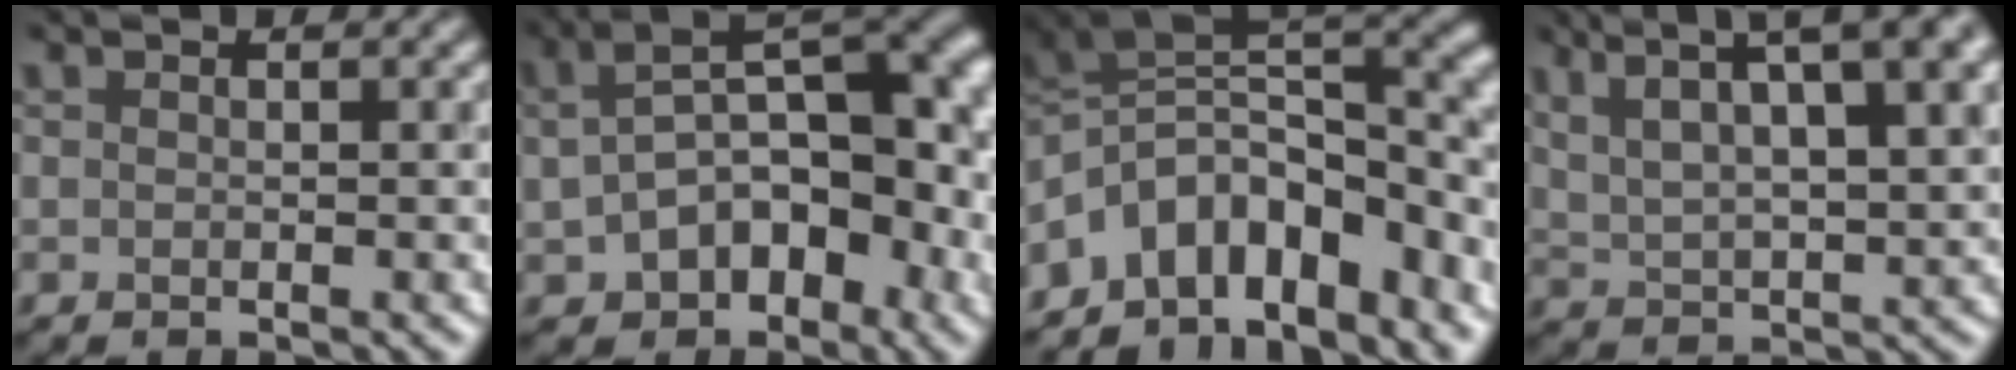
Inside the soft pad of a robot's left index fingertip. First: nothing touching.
{"total": 9.7, "force": [-0.6, 5.3, 8.1], "torque": [-0.136, -0.014, 0.037]}
{"total": 10.7, "force": [-6.3, 5.3, 6.8], "torque": [-0.120, 0.005, -0.074]}
{"total": 10.1, "force": [6.0, 2.8, 7.7], "torque": [-0.153, 0.005, 0.121]}